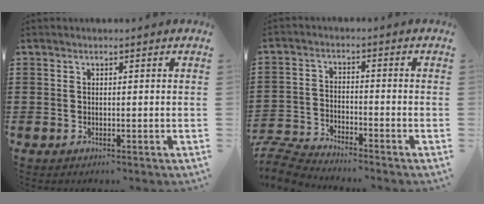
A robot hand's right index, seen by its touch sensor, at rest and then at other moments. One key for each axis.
{"total": 6.2, "fx": -6.1, "fy": 0.6, "fz": 0.9, "tx": -0.044, "ty": -0.001, "tz": -0.130}